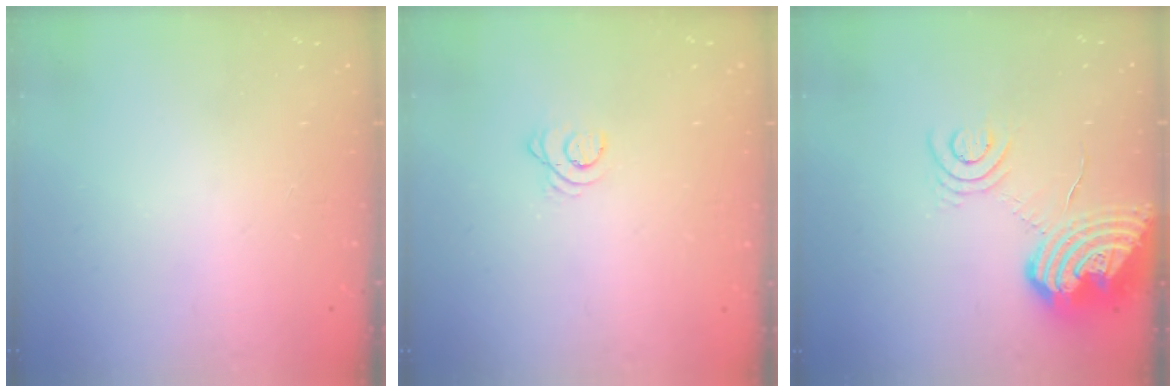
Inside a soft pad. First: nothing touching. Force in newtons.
{"total": 2.5, "press": 2.5, "slide": 0.3}
{"total": 14.5, "press": 14.4, "slide": 2.0}